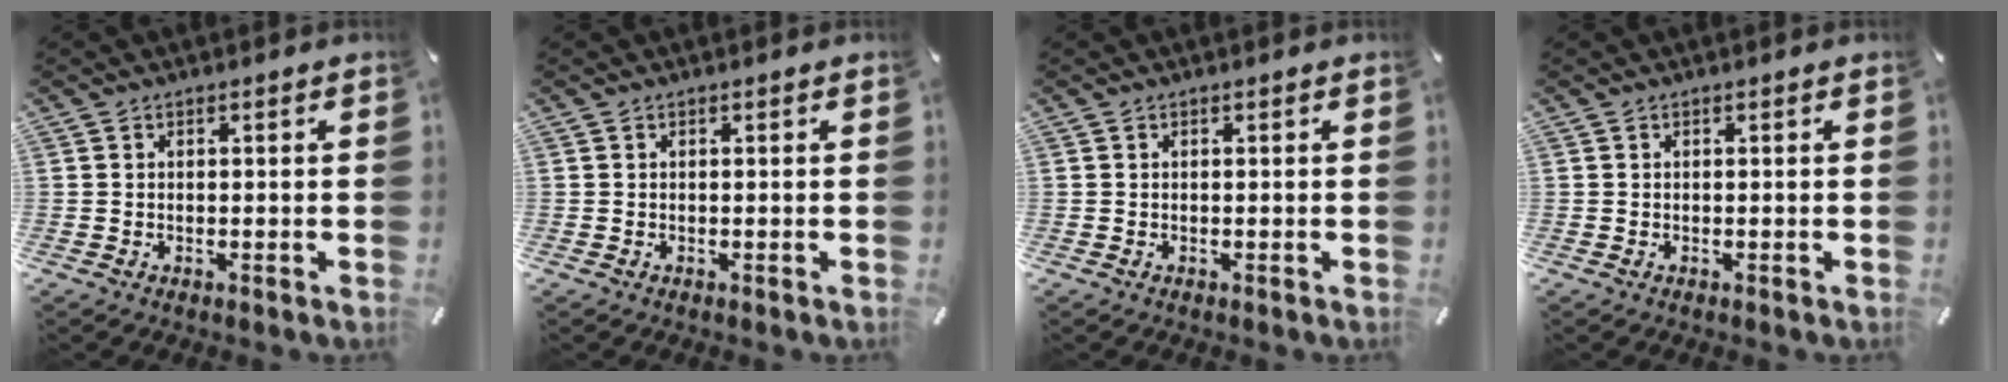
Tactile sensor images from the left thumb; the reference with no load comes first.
{"total": 0.0}
{"total": 0.0}
{"total": 0.0}